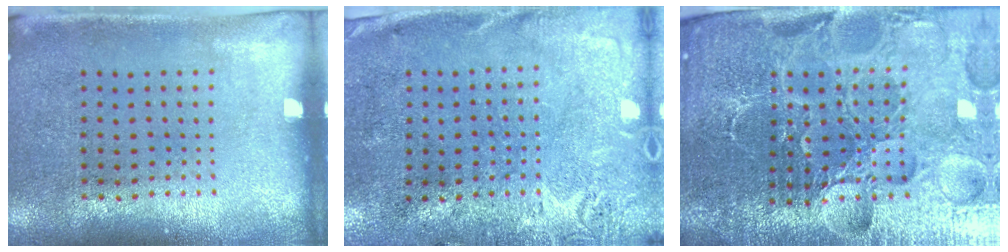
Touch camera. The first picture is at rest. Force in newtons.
{"total": 2.7, "press": 2.2, "slide": 1.6}
{"total": 6.2, "press": 5.5, "slide": 2.7}